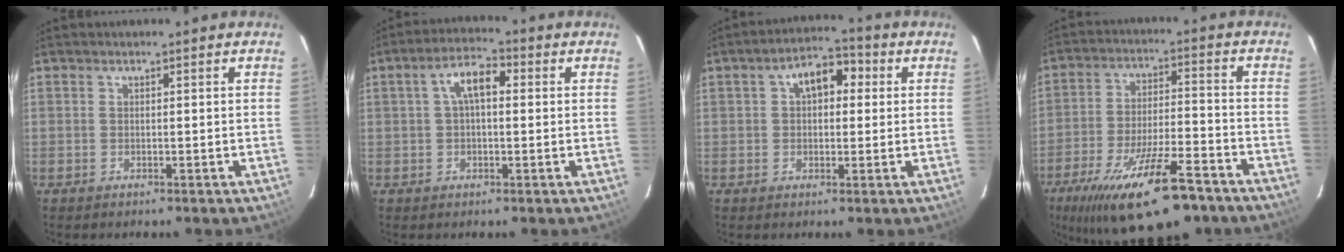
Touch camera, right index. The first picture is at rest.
{"total": 6.0, "force": [1.1, 2.9, 5.2], "torque": [-0.098, 0.023, 0.017]}
{"total": 7.0, "force": [1.6, 4.5, 5.1], "torque": [-0.078, 0.034, 0.027]}
{"total": 20.1, "force": [-13.6, 5.8, 13.6], "torque": [-0.253, -0.030, -0.213]}